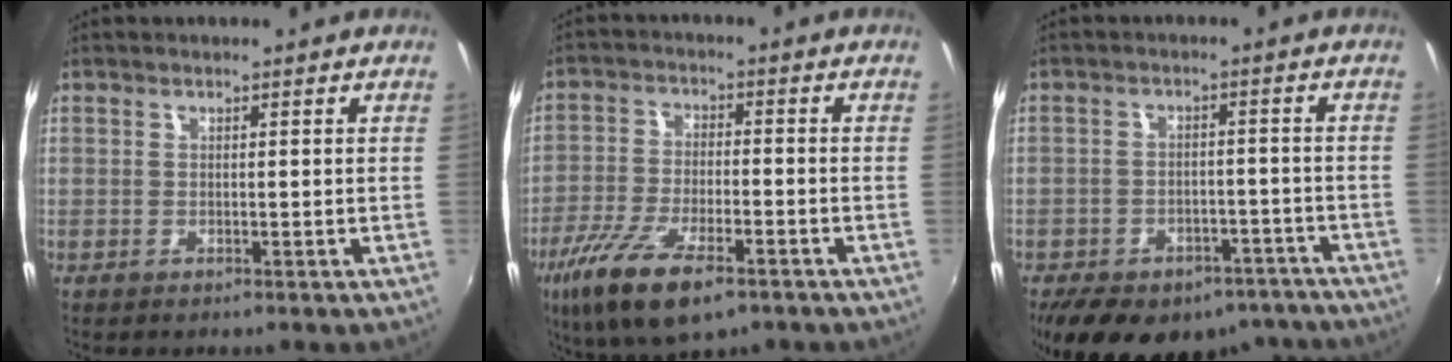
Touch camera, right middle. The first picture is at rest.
{"total": 13.8, "force": [-8.3, 4.7, 9.9], "torque": [-0.214, -0.040, -0.157]}
{"total": 19.9, "force": [-15.0, 10.2, 8.2], "torque": [-0.170, 0.008, -0.180]}